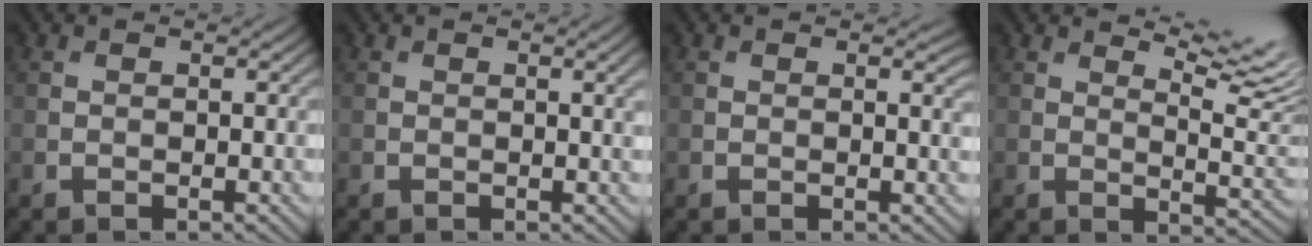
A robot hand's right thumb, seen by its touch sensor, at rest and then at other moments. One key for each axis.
{"total": 1.8, "fx": 0.6, "fy": 0.3, "fz": 1.7, "tx": -0.021, "ty": 0.002, "tz": 0.008}
{"total": 1.2, "fx": 0.5, "fy": 0.3, "fz": 1.1, "tx": -0.012, "ty": -0.005, "tz": 0.006}
{"total": 8.1, "fx": 5.4, "fy": 1.9, "fz": 5.7, "tx": -0.096, "ty": 0.007, "tz": 0.083}